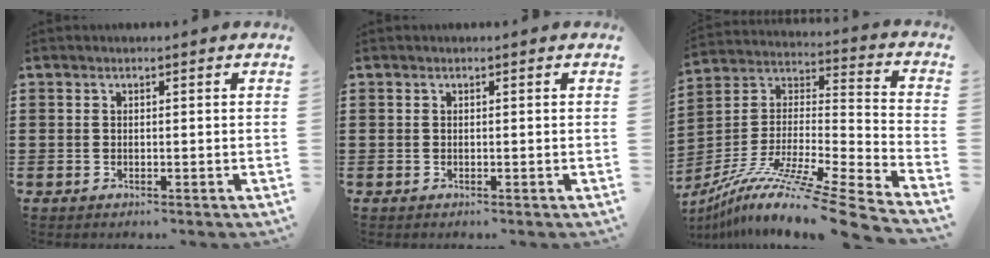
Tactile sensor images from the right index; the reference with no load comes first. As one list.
[{"total": 0.0}, {"total": 11.5, "force": [-9.4, -0.2, 6.5], "torque": [-0.117, -0.003, -0.180]}]